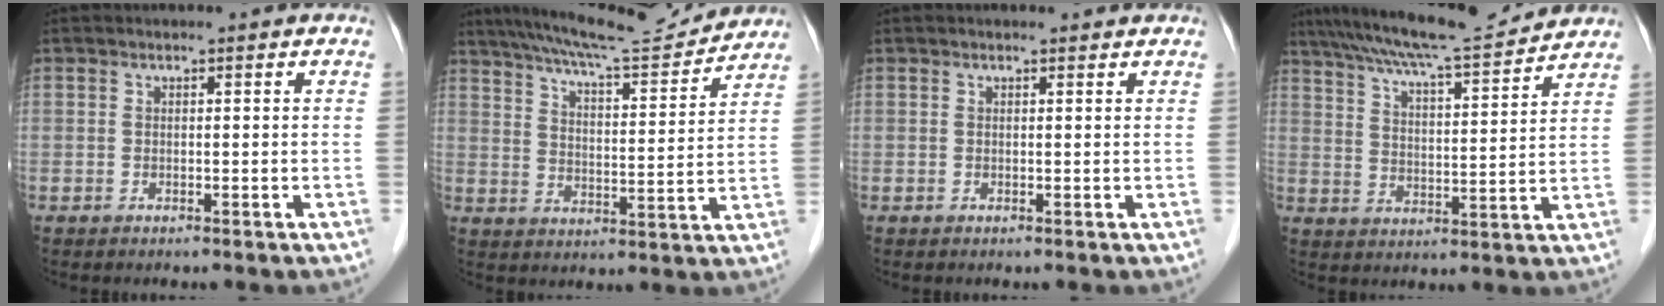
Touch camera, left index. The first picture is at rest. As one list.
[{"total": 14.3, "force": [13.5, 0.3, 4.6], "torque": [-0.083, -0.001, 0.201]}, {"total": 1.5, "force": [1.4, 0.4, 0.2], "torque": [-0.013, 0.005, 0.014]}, {"total": 14.4, "force": [13.2, 0.1, 5.6], "torque": [-0.102, 0.011, 0.203]}]